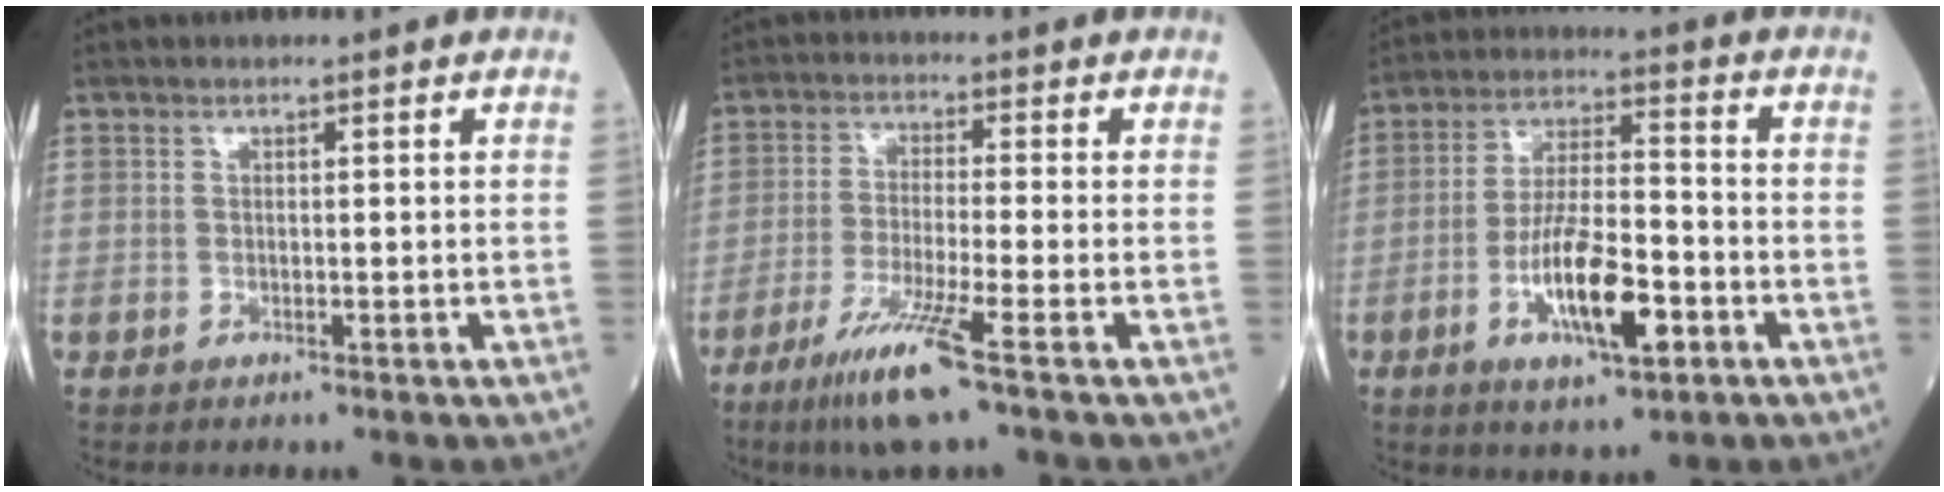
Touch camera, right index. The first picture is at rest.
{"total": 8.6, "force": [-5.0, -0.7, 7.0], "torque": [-0.140, -0.028, -0.096]}
{"total": 12.2, "force": [-4.6, 3.1, 10.9], "torque": [-0.205, -0.004, -0.079]}